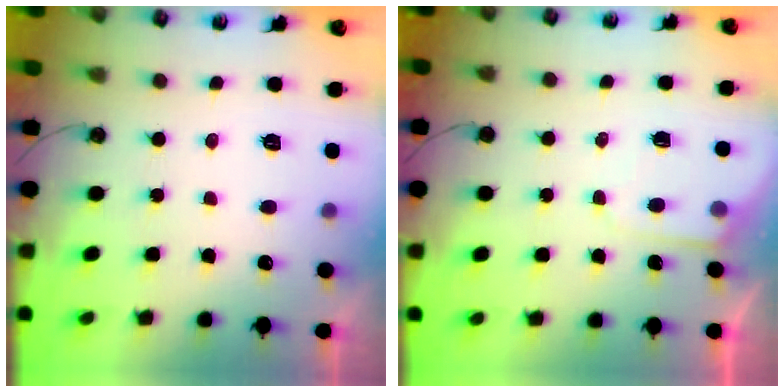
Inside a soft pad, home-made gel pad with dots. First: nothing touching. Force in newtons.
{"total": 5.1, "press": 5.1, "slide": 0.6}